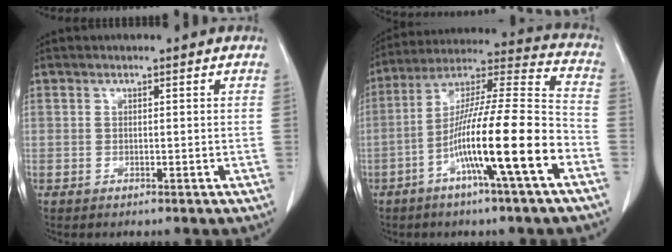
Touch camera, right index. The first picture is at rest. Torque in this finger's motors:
{"motor_torque": [1.77, -0.37, 1.05, 0.21]}